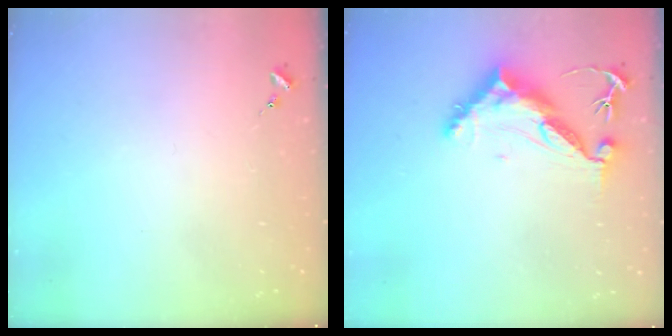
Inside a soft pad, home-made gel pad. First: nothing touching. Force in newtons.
{"total": 10.7, "press": 10.6, "slide": 0.9}